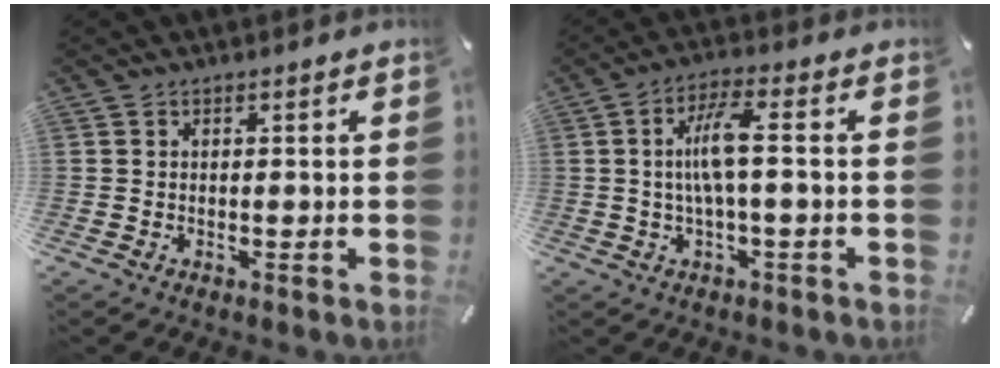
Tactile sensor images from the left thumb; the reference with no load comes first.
{"total": 8.2, "force": [0.3, 1.7, 8.1], "torque": [-0.162, 0.002, -0.002]}